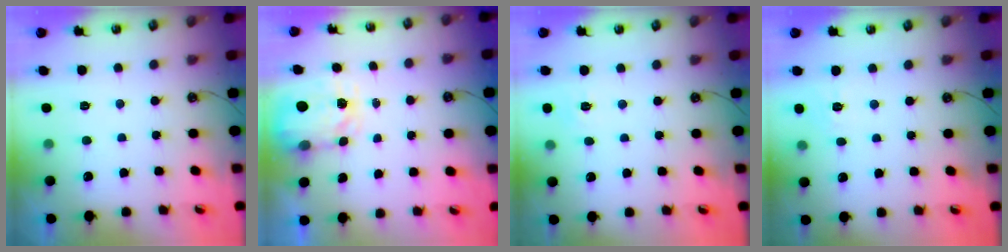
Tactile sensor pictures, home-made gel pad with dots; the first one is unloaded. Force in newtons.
{"total": 3.6, "press": 3.6, "slide": 0.6}
{"total": 5.0, "press": 4.9, "slide": 0.7}
{"total": 4.0, "press": 3.9, "slide": 0.6}